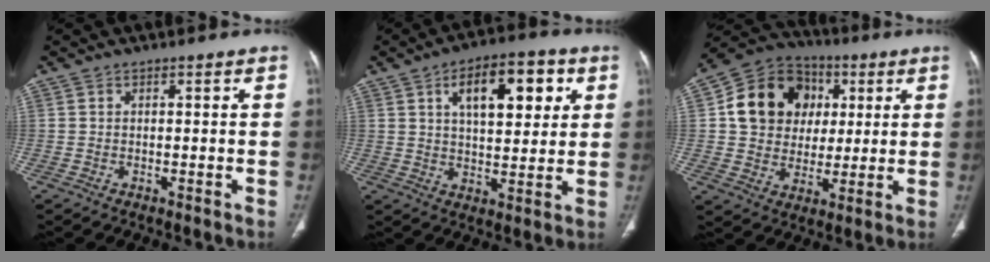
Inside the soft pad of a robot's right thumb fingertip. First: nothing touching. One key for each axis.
{"total": 14.1, "fx": 5.2, "fy": 6.8, "fz": 11.2, "tx": -0.131, "ty": -0.004, "tz": 0.080}
{"total": 16.0, "fx": 3.4, "fy": 13.7, "fz": 7.6, "tx": -0.103, "ty": 0.010, "tz": 0.057}